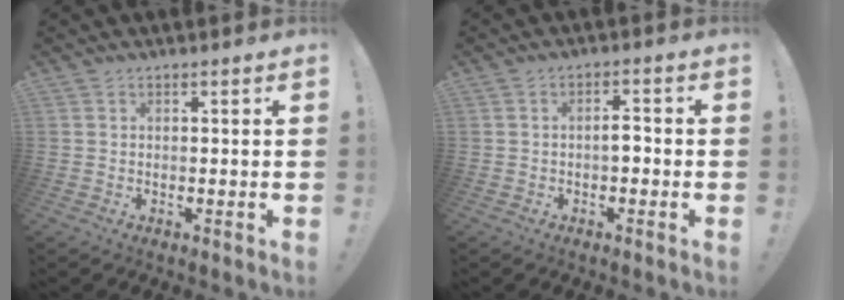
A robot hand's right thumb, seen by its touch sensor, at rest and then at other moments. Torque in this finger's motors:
{"motor_torque": [0.72, 0.30, 0.41, -0.47, 0.21]}